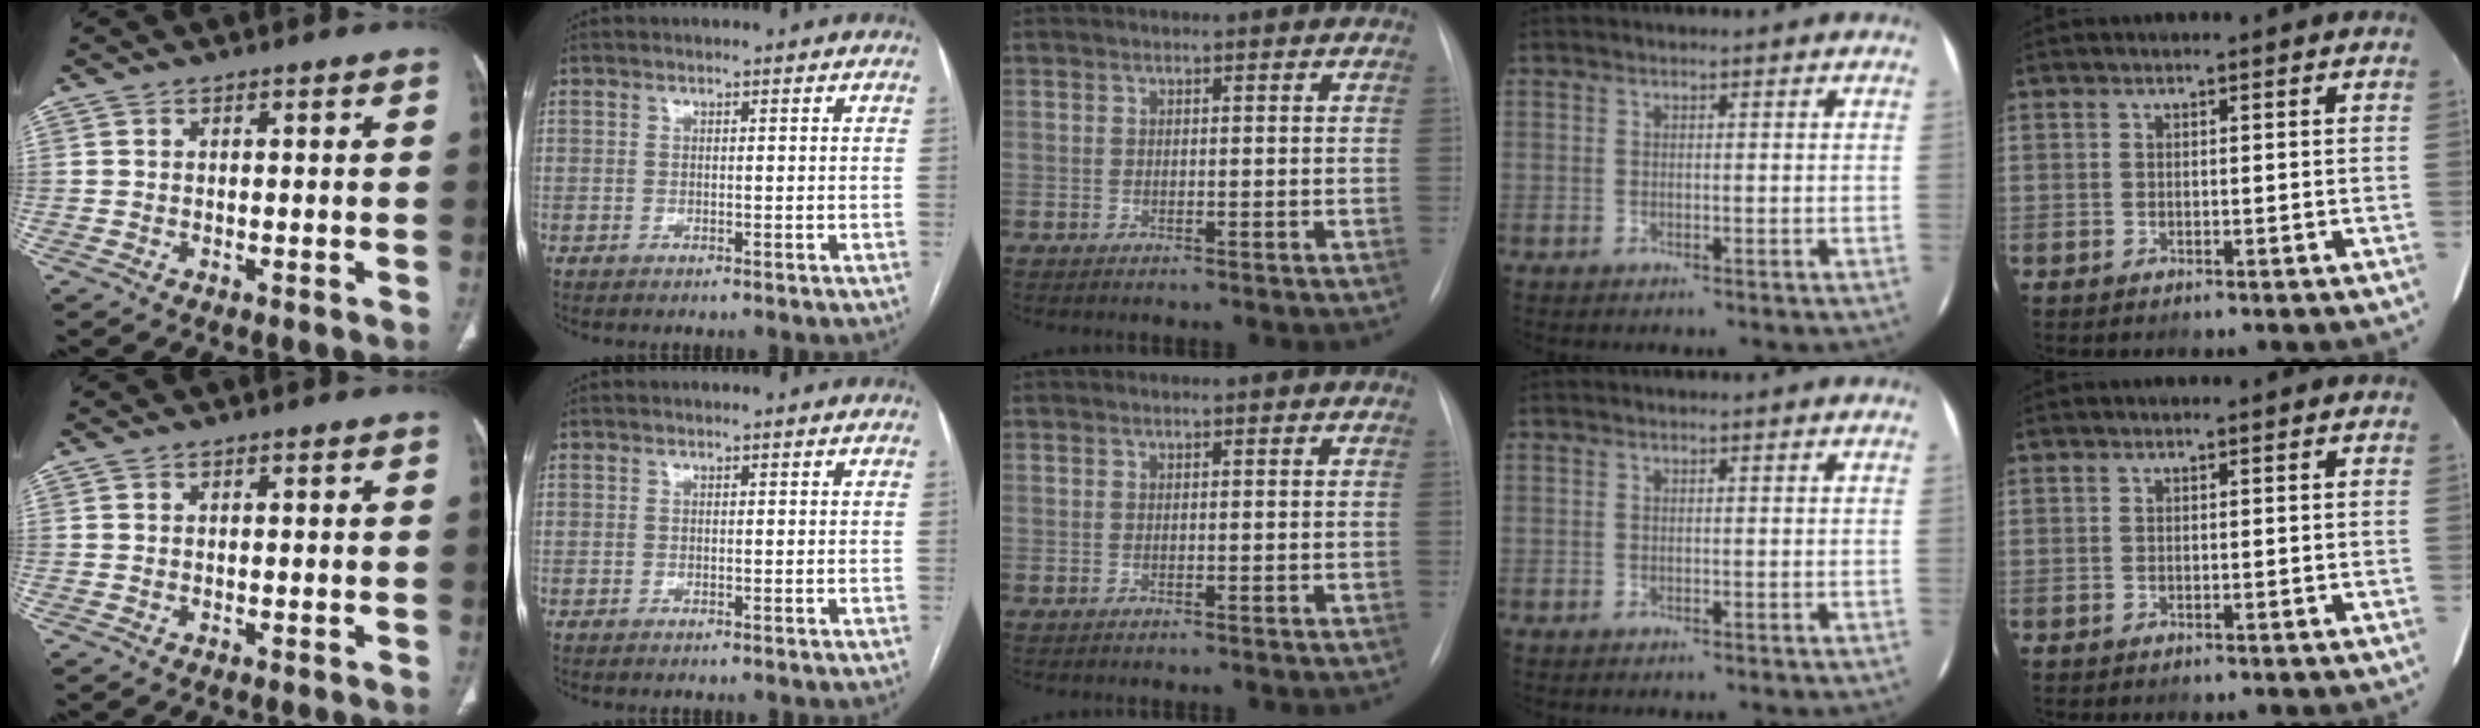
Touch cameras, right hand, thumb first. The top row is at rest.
{}